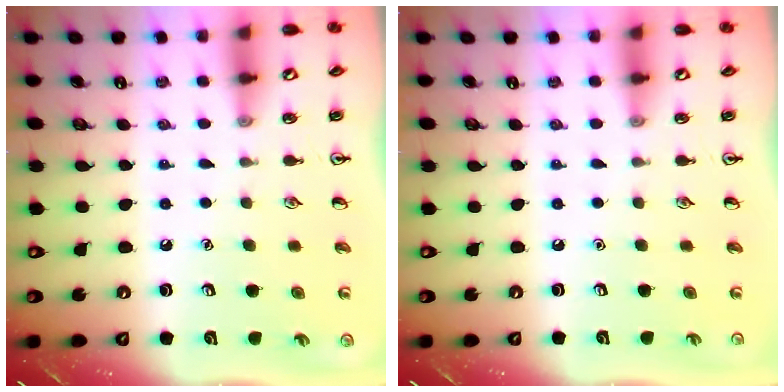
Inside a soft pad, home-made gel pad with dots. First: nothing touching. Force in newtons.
{"total": 0.0}